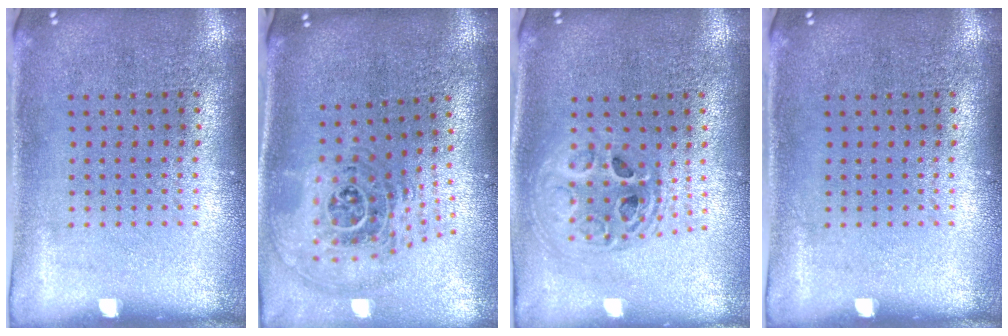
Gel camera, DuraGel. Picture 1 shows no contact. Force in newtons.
{"total": 1.9, "press": 1.5, "slide": 1.2}
{"total": 1.8, "press": 1.5, "slide": 1.0}
{"total": 0.0}